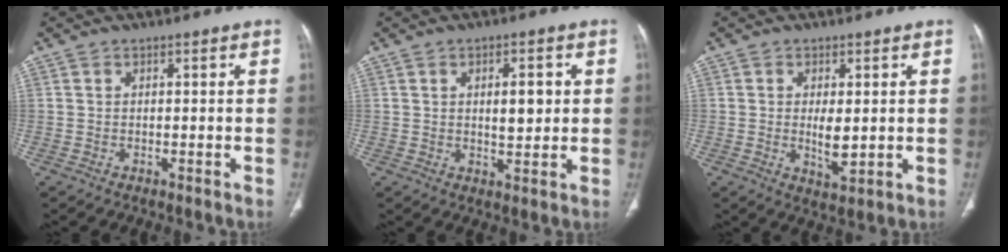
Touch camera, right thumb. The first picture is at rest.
{"total": 5.6, "force": [1.1, 2.4, 5.0], "torque": [-0.065, -0.007, 0.020]}
{"total": 4.9, "force": [0.1, 2.1, 4.4], "torque": [-0.071, -0.013, 0.008]}